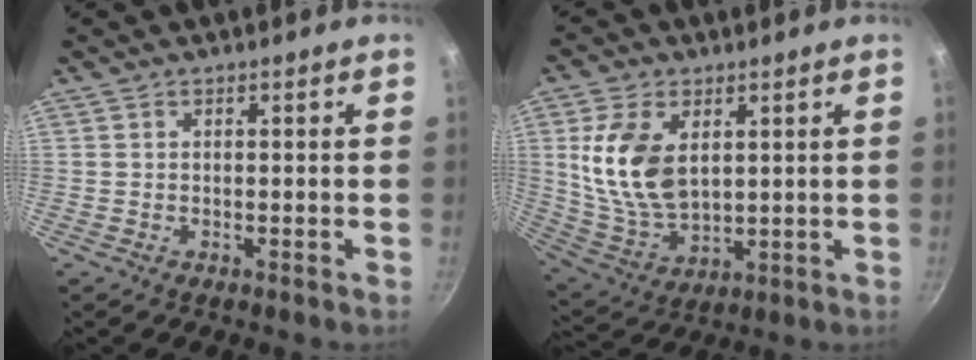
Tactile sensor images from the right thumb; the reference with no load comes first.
{"total": 13.9, "force": [3.3, 8.6, 10.4], "torque": [-0.190, -0.024, 0.078]}